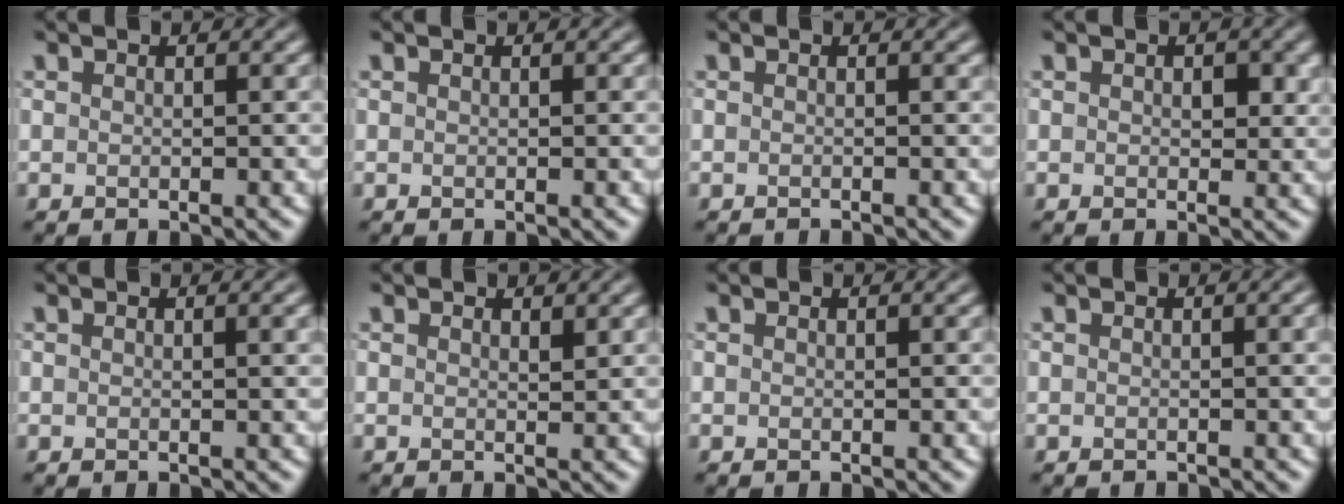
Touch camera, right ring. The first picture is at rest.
{"total": 0.0}
{"total": 0.9, "force": [-0.8, 0.2, 0.4], "torque": [0.004, -0.003, -0.015]}
{"total": 1.9, "force": [0.6, 1.1, 1.4], "torque": [-0.016, -0.003, 0.010]}
{"total": 1.3, "force": [0.4, 0.3, 1.1], "torque": [-0.012, 0.005, 0.004]}
{"total": 0.7, "force": [0.6, 0.2, 0.4], "torque": [-0.006, -0.002, 0.011]}
{"total": 0.0}
{"total": 1.3, "force": [-0.5, 0.5, 1.1], "torque": [-0.007, 0.001, -0.012]}